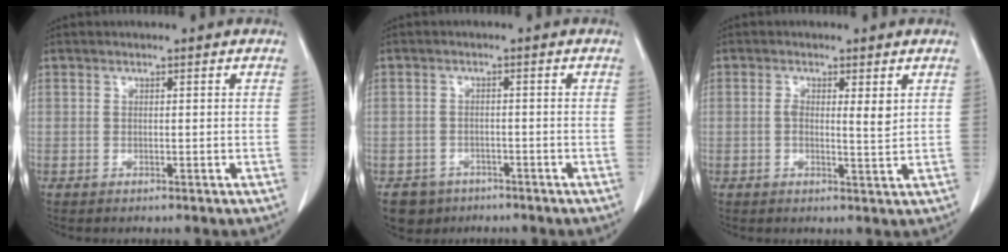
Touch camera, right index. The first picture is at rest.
{"total": 4.3, "force": [-2.8, 3.3, 0.1], "torque": [-0.001, 0.009, -0.044]}
{"total": 3.5, "force": [0.9, 0.9, 3.2], "torque": [-0.052, -0.001, 0.013]}